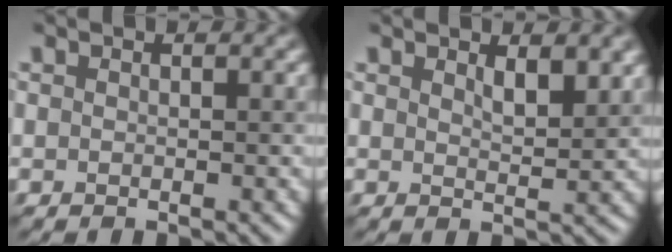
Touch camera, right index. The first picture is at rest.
{"total": 2.6, "force": [1.8, 0.6, 1.7], "torque": [-0.023, -0.002, 0.031]}